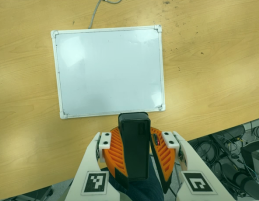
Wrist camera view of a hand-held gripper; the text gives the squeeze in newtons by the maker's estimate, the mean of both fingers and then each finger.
{"total": 10.3, "left": 10.0, "right": 10.6}